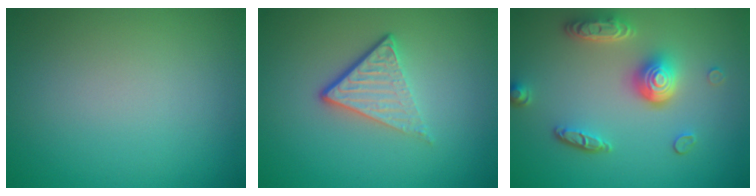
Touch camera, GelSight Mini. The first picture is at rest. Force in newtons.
{"total": 3.9, "press": 2.5, "slide": 3.0}
{"total": 5.1, "press": 3.7, "slide": 3.4}